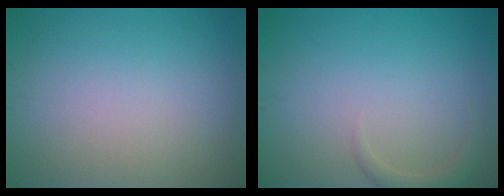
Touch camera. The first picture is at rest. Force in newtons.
{"total": 1.5, "press": 1.5, "slide": 0.2}